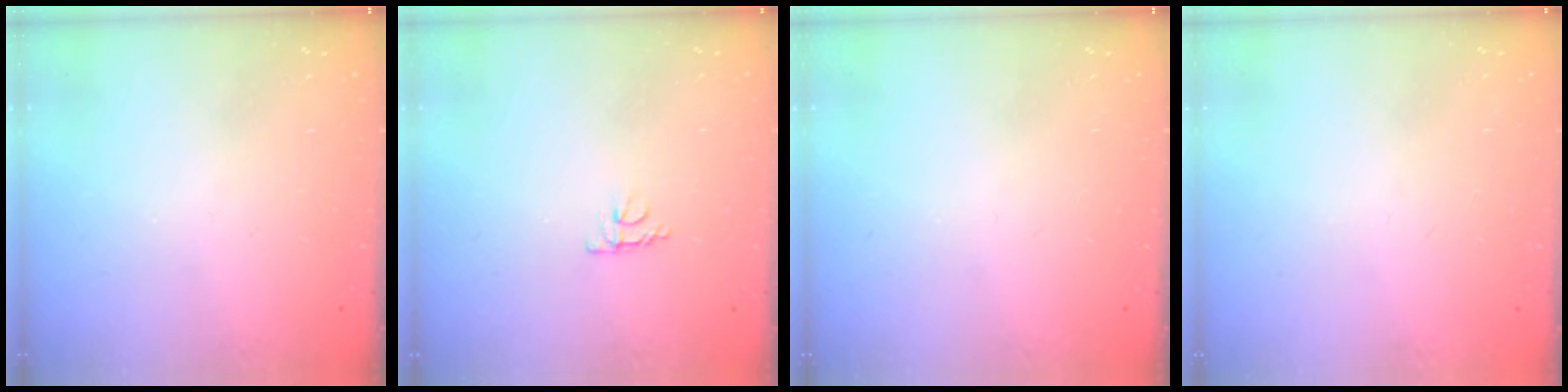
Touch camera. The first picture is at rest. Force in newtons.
{"total": 4.1, "press": 4.0, "slide": 0.7}
{"total": 0.0}
{"total": 0.7, "press": 0.6, "slide": 0.1}